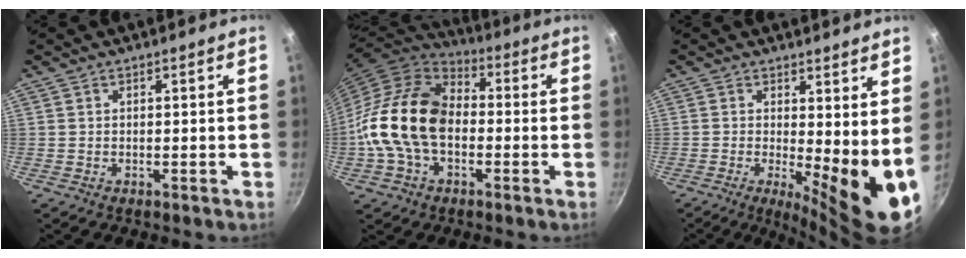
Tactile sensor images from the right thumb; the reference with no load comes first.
{"total": 18.3, "force": [-1.9, 12.4, 13.4], "torque": [-0.223, 0.035, -0.049]}
{"total": 10.7, "force": [0.1, 2.9, 10.3], "torque": [-0.127, -0.023, 0.003]}